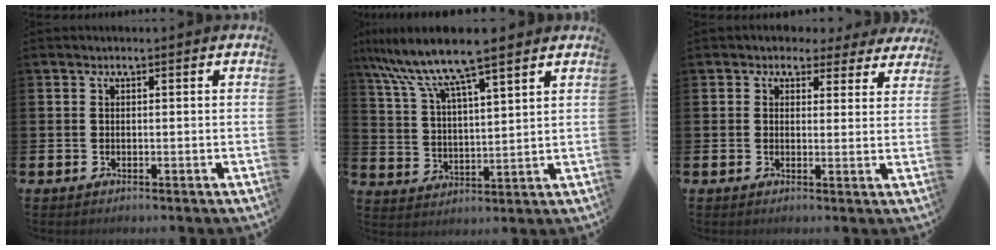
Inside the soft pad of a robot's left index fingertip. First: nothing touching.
{"total": 9.9, "force": [8.5, 1.0, 5.1], "torque": [-0.131, -0.035, 0.146]}
{"total": 2.9, "force": [2.2, 1.8, 0.3], "torque": [-0.010, -0.013, 0.034]}